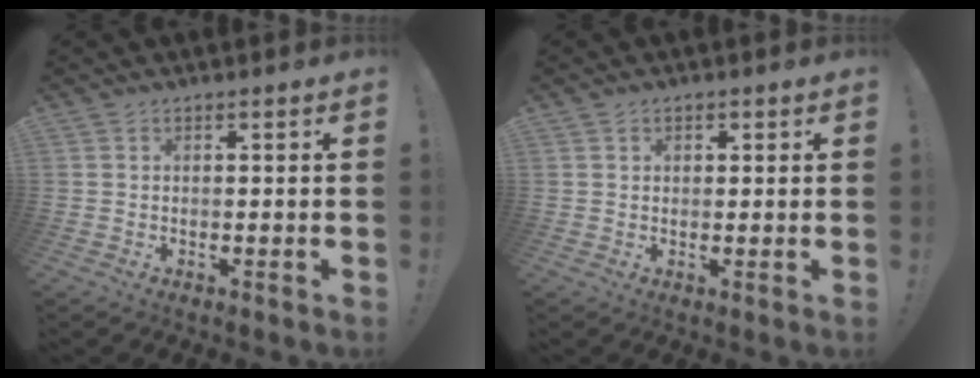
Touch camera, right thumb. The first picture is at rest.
{"total": 1.4, "force": [0.5, 1.2, 0.5], "torque": [0.003, -0.003, 0.007]}